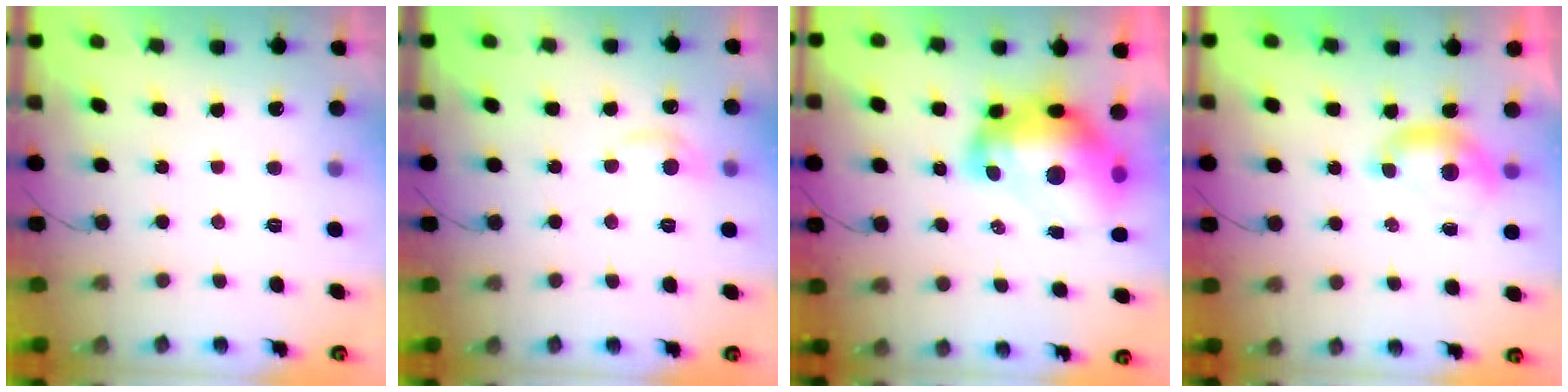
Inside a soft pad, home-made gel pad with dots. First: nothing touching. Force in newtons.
{"total": 6.0, "press": 6.0, "slide": 0.8}
{"total": 16.3, "press": 16.2, "slide": 1.6}
{"total": 5.9, "press": 5.8, "slide": 0.8}